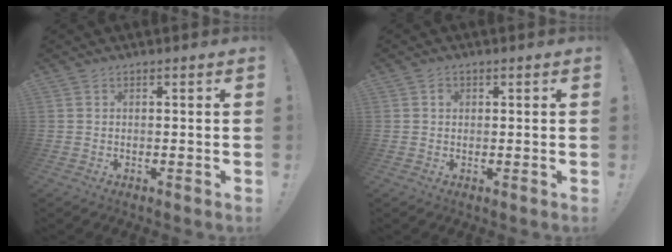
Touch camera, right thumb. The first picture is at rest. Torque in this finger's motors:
{"motor_torque": [0.48, 0.33, 0.20, -0.11, -0.04]}